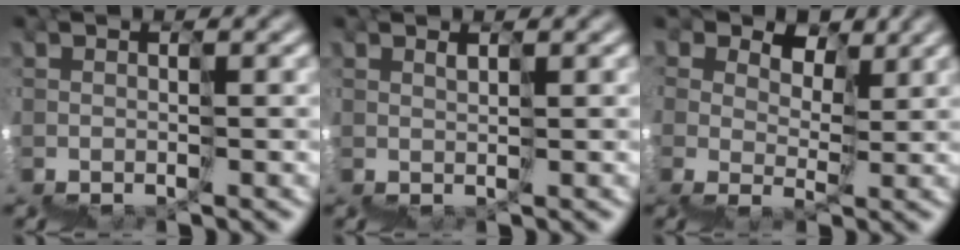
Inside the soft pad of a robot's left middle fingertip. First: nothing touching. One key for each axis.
{"total": 1.8, "fx": 1.6, "fy": -0.5, "fz": -0.6, "tx": 0.009, "ty": 0.011, "tz": 0.032}
{"total": 4.5, "fx": 3.2, "fy": 3.0, "fz": 0.8, "tx": 0.003, "ty": 0.019, "tz": 0.065}